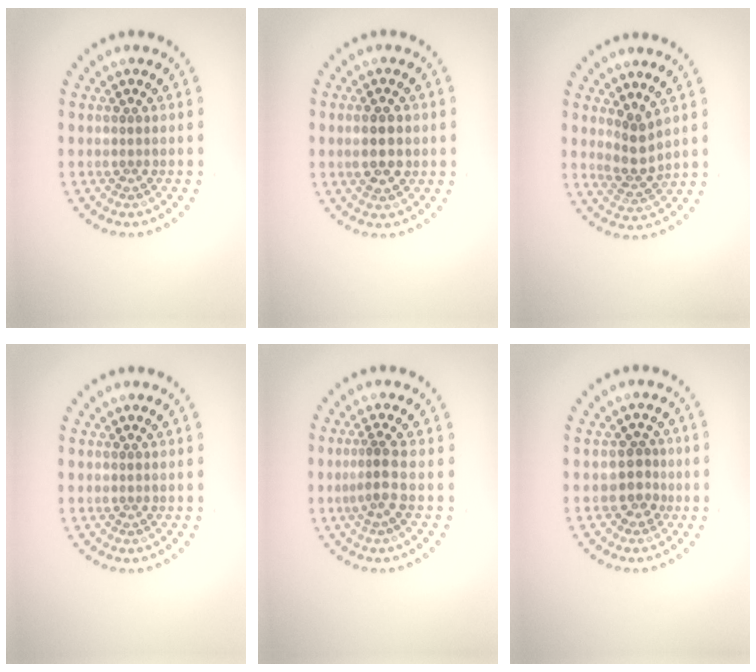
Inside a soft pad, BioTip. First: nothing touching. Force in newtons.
{"total": 3.5, "press": 3.5, "slide": 0.2}
{"total": 2.4, "press": 2.0, "slide": 1.3}
{"total": 0.0}
{"total": 2.0, "press": 1.3, "slide": 1.5}
{"total": 1.9, "press": 1.3, "slide": 1.4}